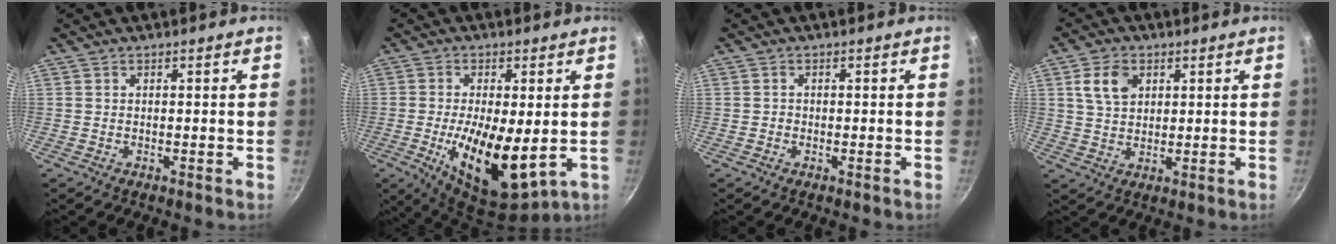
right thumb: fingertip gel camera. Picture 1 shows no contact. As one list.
[{"total": 14.3, "force": [-1.6, 6.1, 12.8], "torque": [-0.215, -0.010, -0.017]}, {"total": 0.6, "force": [-0.2, 0.5, 0.1], "torque": [0.001, 0.002, -0.006]}, {"total": 6.7, "force": [2.5, 4.6, 4.2], "torque": [-0.065, -0.003, 0.046]}]